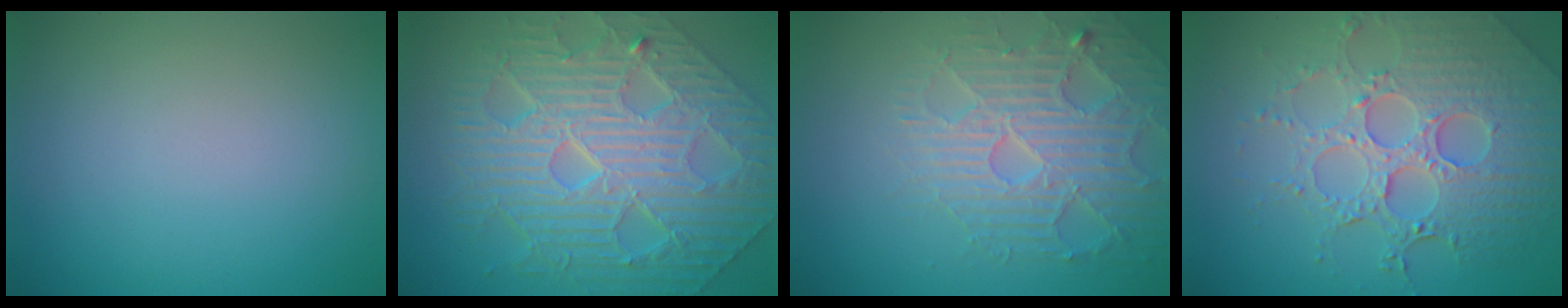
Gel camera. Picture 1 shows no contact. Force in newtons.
{"total": 10.4, "press": 7.7, "slide": 6.9}
{"total": 4.5, "press": 4.5, "slide": 0.6}
{"total": 7.4, "press": 5.5, "slide": 4.9}